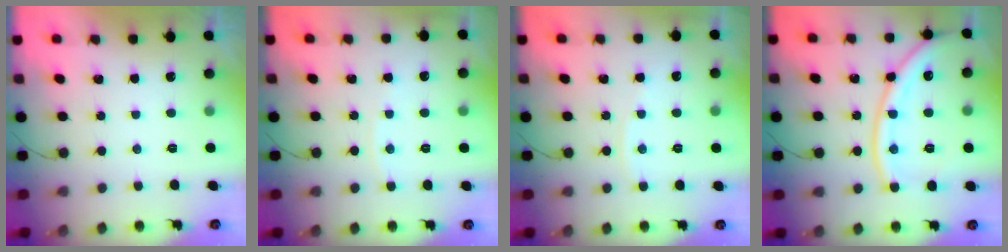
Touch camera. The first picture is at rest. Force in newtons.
{"total": 2.9, "press": 2.8, "slide": 0.4}
{"total": 2.6, "press": 2.6, "slide": 0.3}
{"total": 14.5, "press": 14.4, "slide": 1.7}